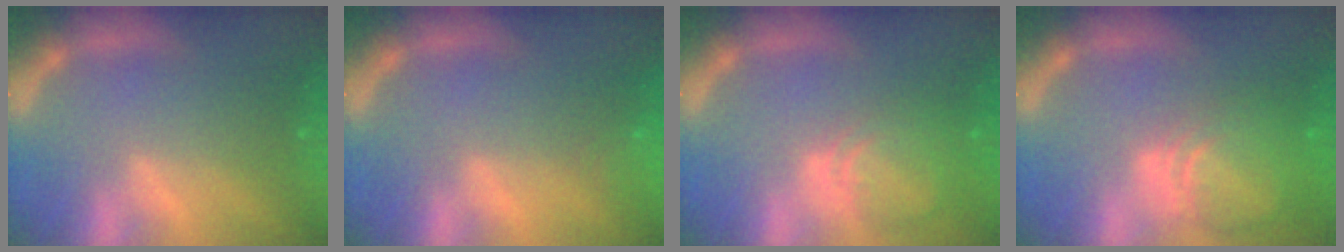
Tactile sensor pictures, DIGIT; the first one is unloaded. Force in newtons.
{"total": 1.9}
{"total": 5.6}
{"total": 8.5}